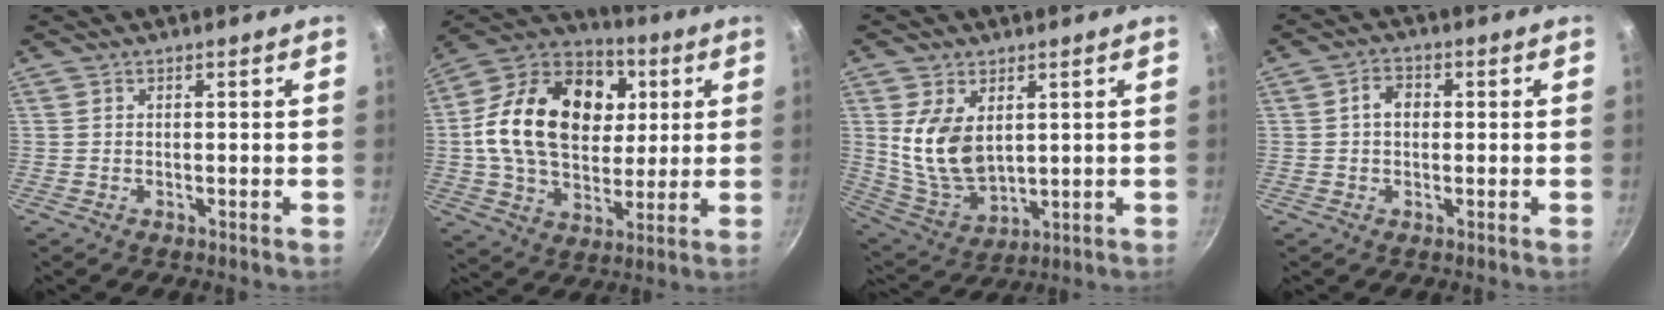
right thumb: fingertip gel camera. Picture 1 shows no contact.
{"total": 24.8, "force": [4.5, 17.7, 16.8], "torque": [-0.266, 0.014, 0.070]}
{"total": 11.9, "force": [2.9, 7.3, 9.0], "torque": [-0.160, -0.031, 0.073]}
{"total": 3.9, "force": [0.4, 3.0, 2.6], "torque": [-0.027, 0.011, 0.001]}